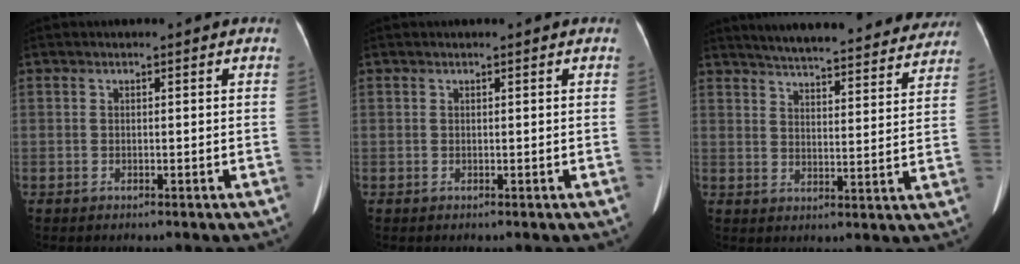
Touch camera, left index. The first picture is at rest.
{"total": 0.0}
{"total": 25.9, "force": [23.6, 4.3, 9.6], "torque": [-0.143, -0.022, 0.294]}